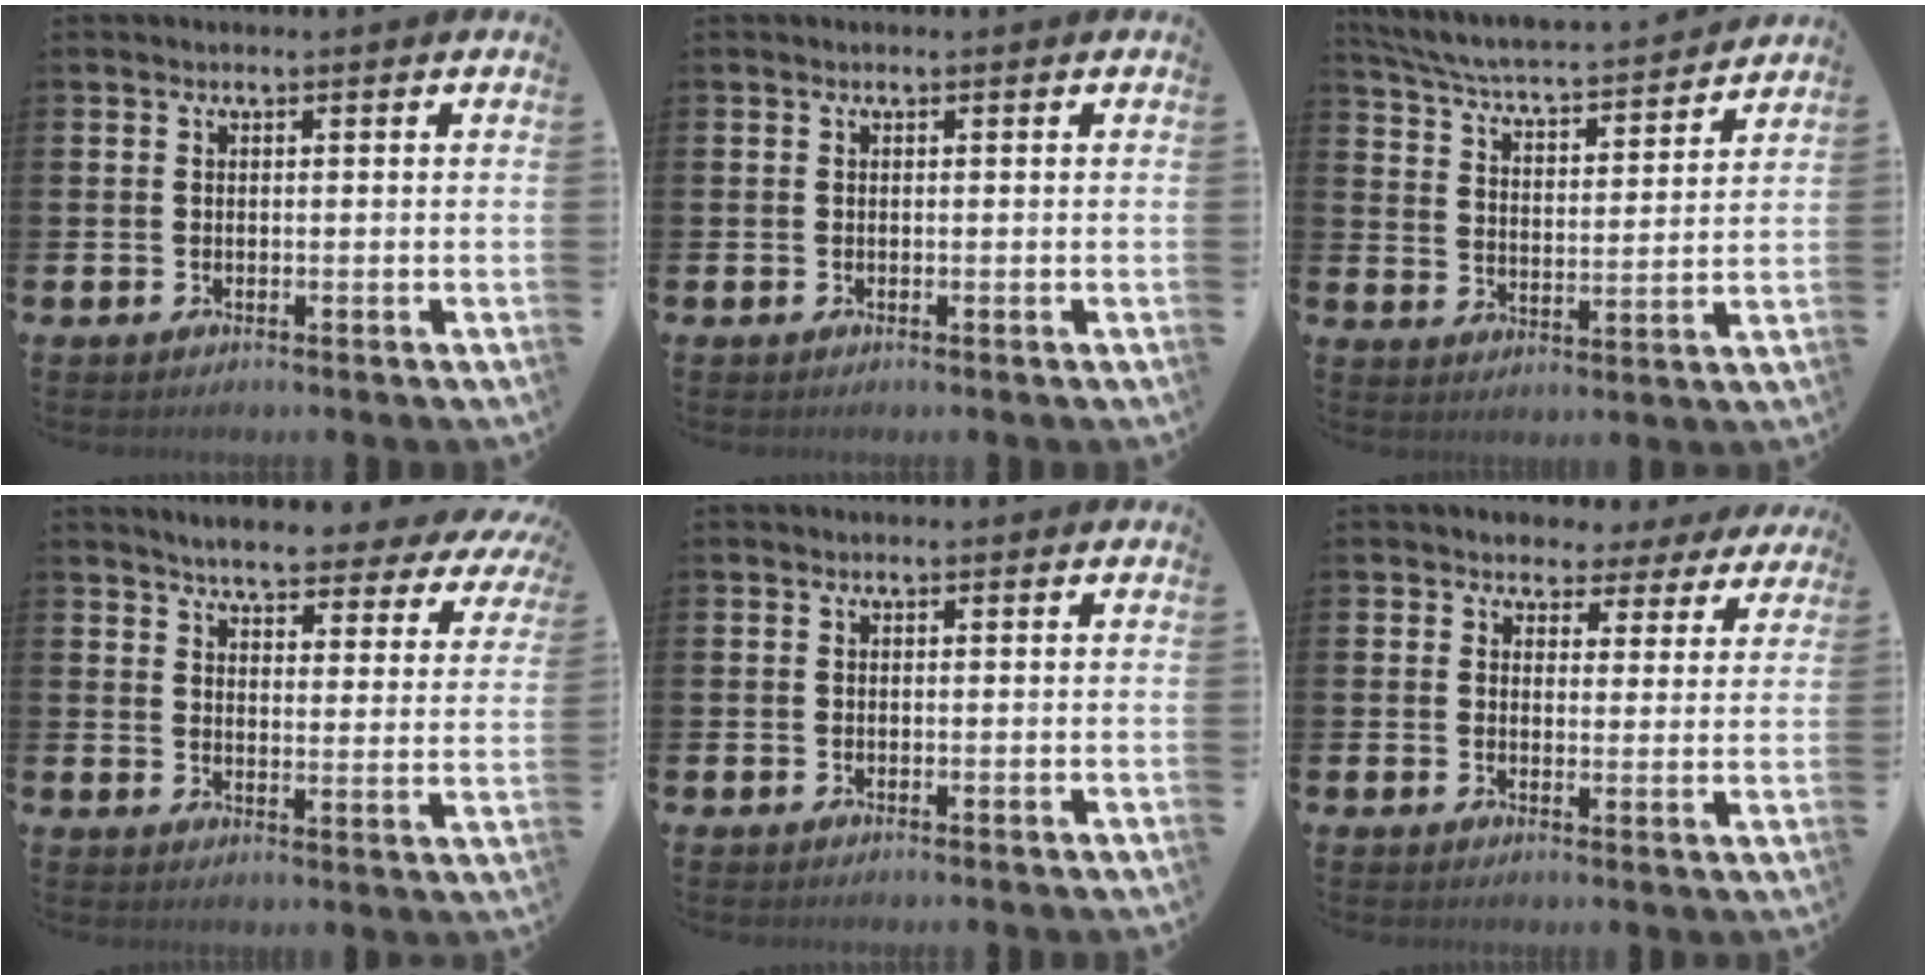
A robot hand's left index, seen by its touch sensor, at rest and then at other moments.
{"total": 0.0}
{"total": 5.1, "force": [4.9, 0.3, 1.6], "torque": [-0.059, -0.045, 0.077]}
{"total": 5.0, "force": [4.8, 0.6, 1.5], "torque": [-0.046, -0.040, 0.077]}
{"total": 0.0}
{"total": 3.5, "force": [2.8, 2.1, 0.1], "torque": [-0.013, -0.019, 0.046]}